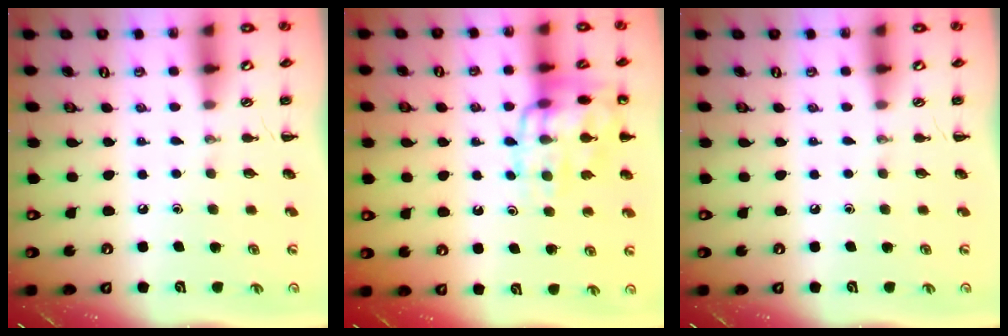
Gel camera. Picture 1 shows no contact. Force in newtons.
{"total": 14.0, "press": 13.9, "slide": 1.2}
{"total": 0.0}